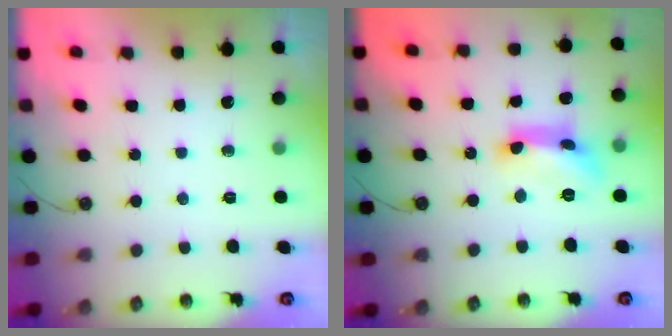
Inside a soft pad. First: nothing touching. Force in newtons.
{"total": 9.7, "press": 9.6, "slide": 0.6}